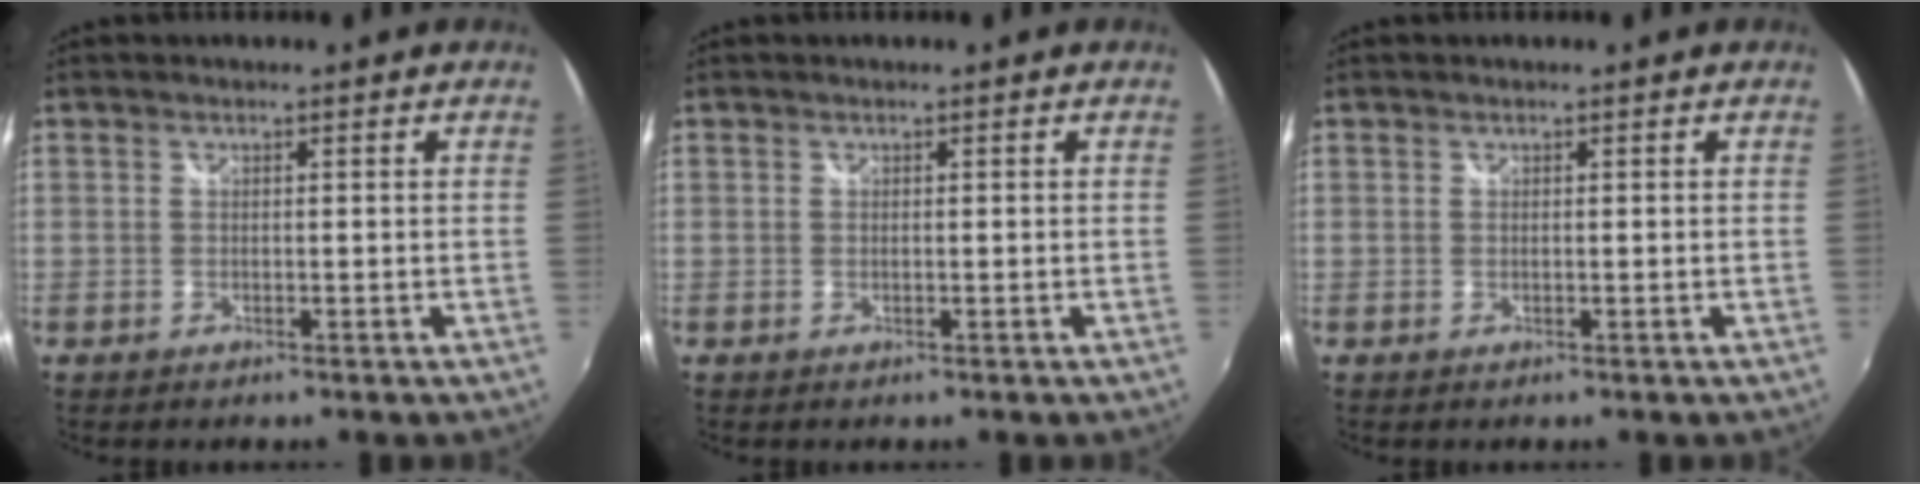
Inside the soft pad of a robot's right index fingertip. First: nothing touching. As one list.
[{"total": 0.0}, {"total": 0.0}]